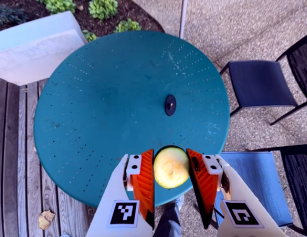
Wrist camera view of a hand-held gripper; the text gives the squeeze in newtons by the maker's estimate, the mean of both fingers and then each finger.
{"total": 13.2, "left": 13.9, "right": 12.6}